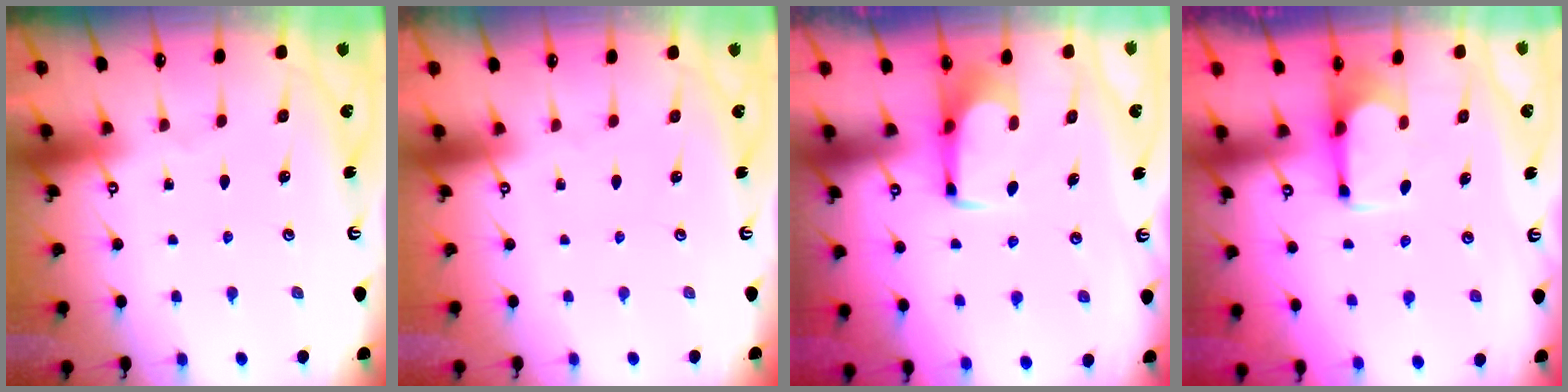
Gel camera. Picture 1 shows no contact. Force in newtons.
{"total": 1.5, "press": 1.4, "slide": 0.6}
{"total": 1.6, "press": 1.4, "slide": 0.7}
{"total": 1.8, "press": 1.6, "slide": 0.7}